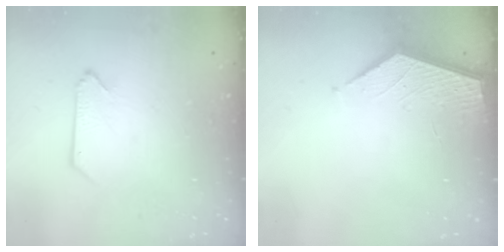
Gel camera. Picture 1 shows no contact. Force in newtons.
{"total": 2.1, "press": 2.1, "slide": 0.2}